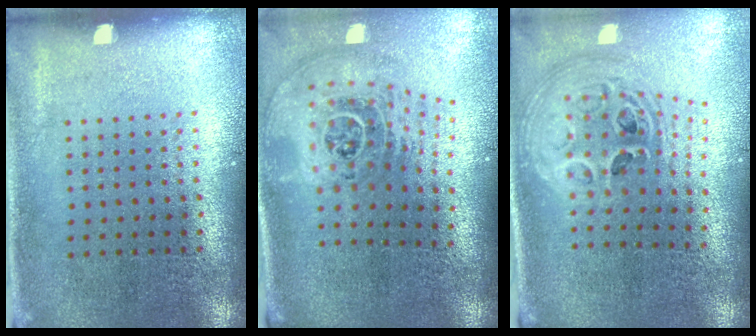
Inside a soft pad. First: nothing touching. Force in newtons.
{"total": 2.9, "press": 2.0, "slide": 2.1}
{"total": 2.6, "press": 1.9, "slide": 1.8}